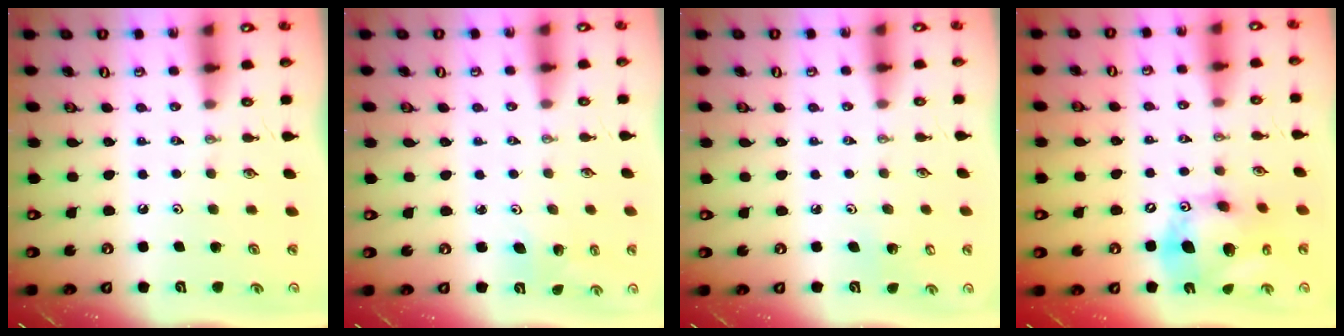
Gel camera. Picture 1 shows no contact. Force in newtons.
{"total": 3.0, "press": 2.2, "slide": 2.0}
{"total": 2.5, "press": 2.5, "slide": 0.2}
{"total": 16.7, "press": 16.4, "slide": 2.9}